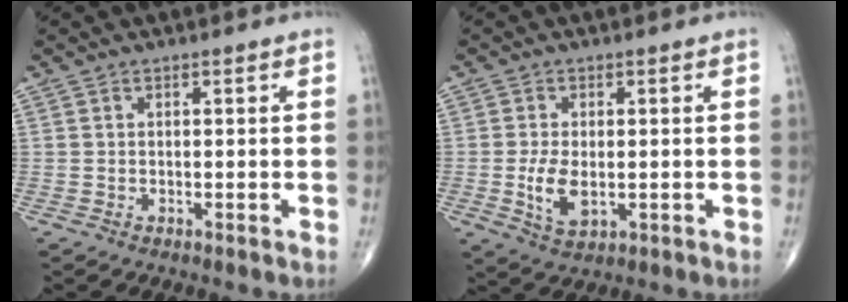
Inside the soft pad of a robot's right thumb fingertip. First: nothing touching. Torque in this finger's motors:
{"motor_torque": [0.48, 1.42, 0.70, -0.04, 0.19]}